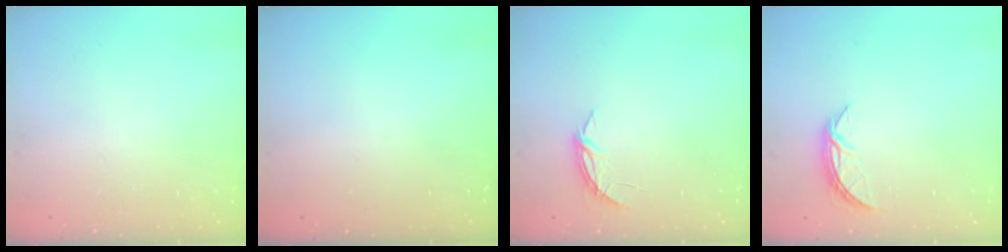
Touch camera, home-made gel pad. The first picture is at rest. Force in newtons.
{"total": 0.0}
{"total": 4.4, "press": 4.3, "slide": 0.4}
{"total": 5.6, "press": 5.6, "slide": 0.5}